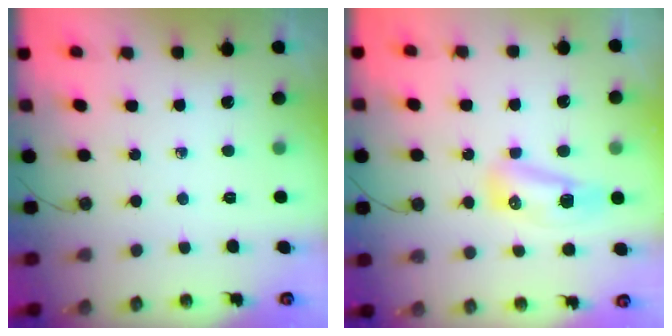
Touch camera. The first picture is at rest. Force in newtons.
{"total": 9.0, "press": 8.7, "slide": 2.3}